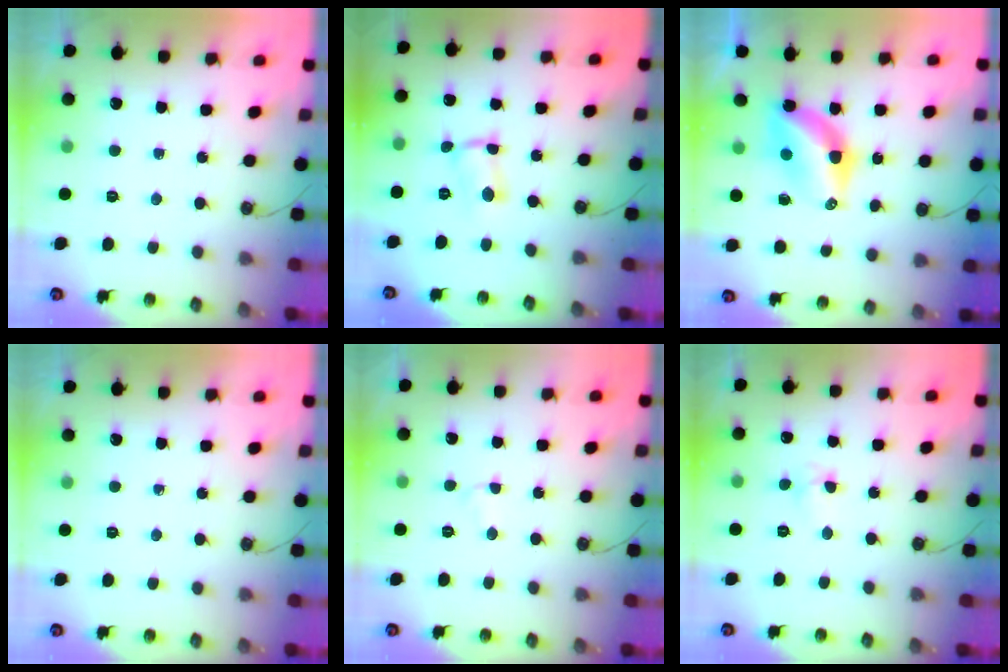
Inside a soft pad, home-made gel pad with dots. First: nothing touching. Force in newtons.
{"total": 2.9, "press": 1.4, "slide": 2.5}
{"total": 7.0, "press": 7.0, "slide": 0.5}
{"total": 0.0}
{"total": 2.3, "press": 2.3, "slide": 0.5}
{"total": 4.0, "press": 3.9, "slide": 0.5}